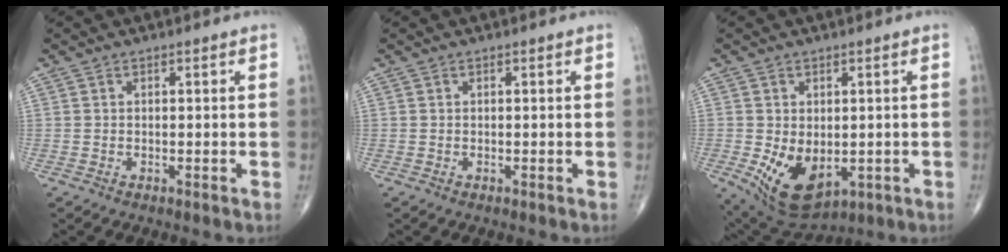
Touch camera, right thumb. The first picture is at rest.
{"total": 0.0}
{"total": 11.0, "force": [-2.2, 6.9, 8.3], "torque": [-0.124, -0.014, -0.013]}